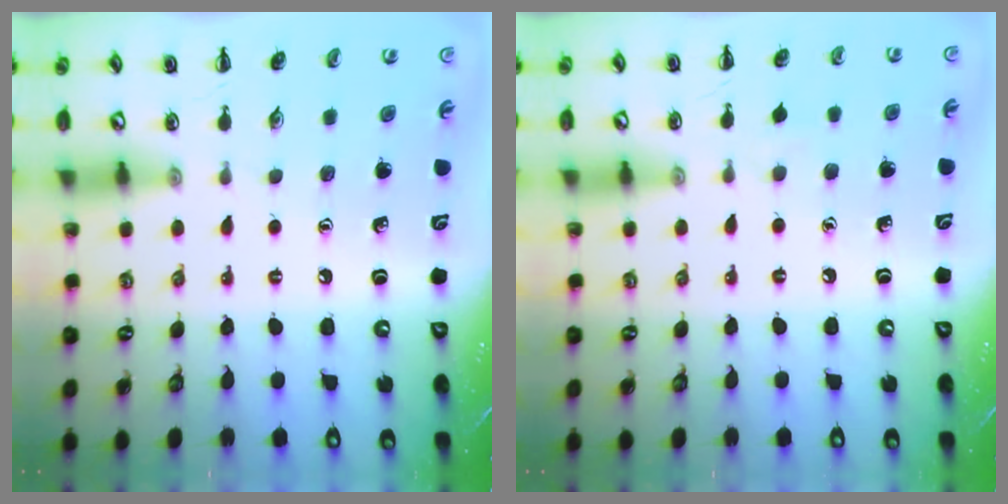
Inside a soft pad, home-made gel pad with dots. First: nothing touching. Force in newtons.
{"total": 2.8, "press": 2.5, "slide": 1.1}